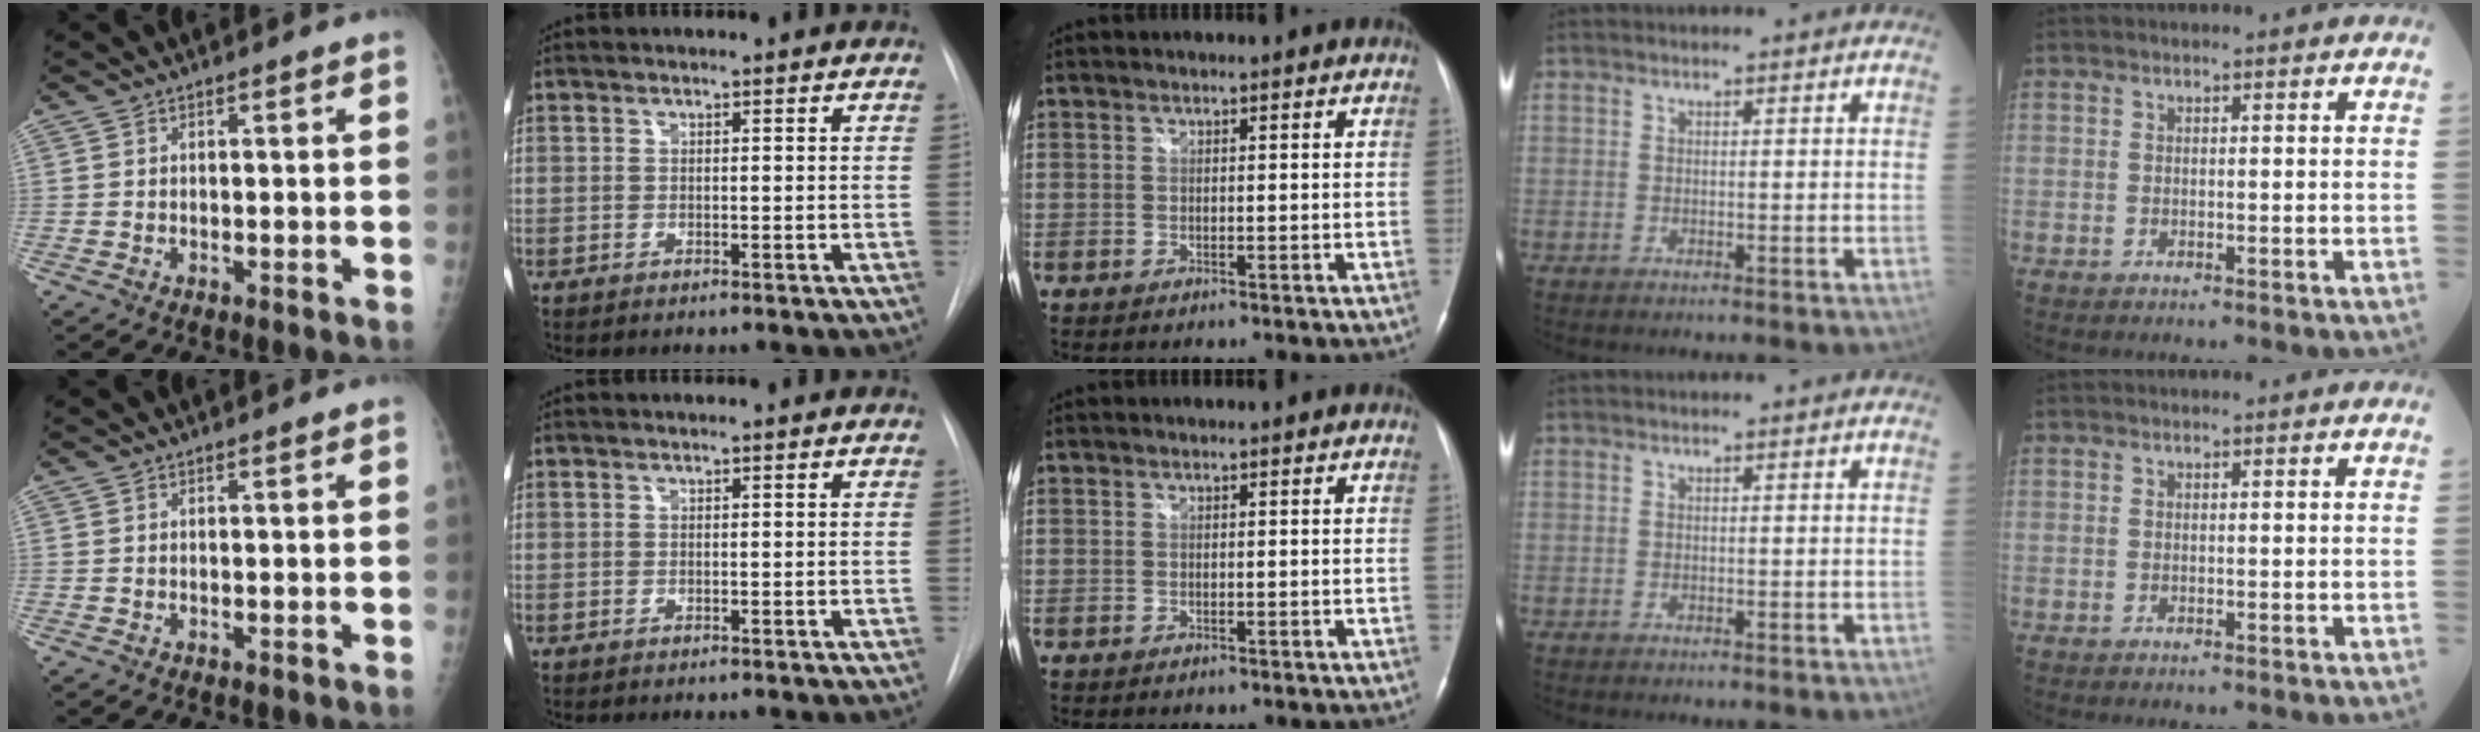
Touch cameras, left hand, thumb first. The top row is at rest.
{}